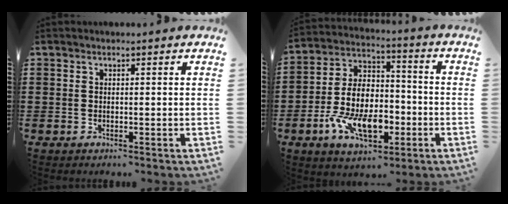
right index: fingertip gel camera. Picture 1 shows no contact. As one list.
[{"total": 11.5, "force": [-4.1, 6.7, 8.4], "torque": [-0.178, 0.004, -0.074]}]